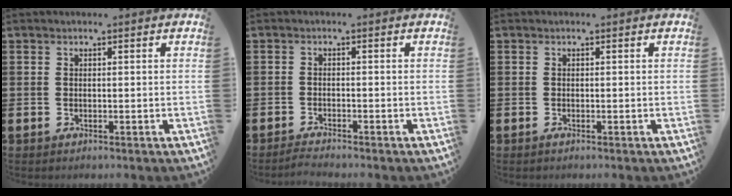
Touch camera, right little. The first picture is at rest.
{"total": 1.1, "force": [-1.1, -0.1, 0.4], "torque": [-0.009, 0.001, -0.021]}
{"total": 0.0}